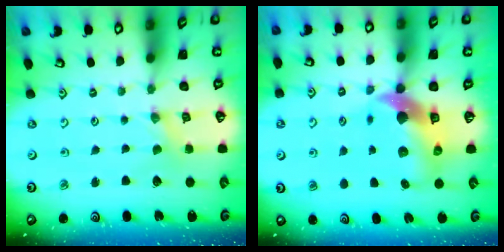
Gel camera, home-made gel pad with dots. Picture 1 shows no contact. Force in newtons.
{"total": 11.7, "press": 11.6, "slide": 1.7}